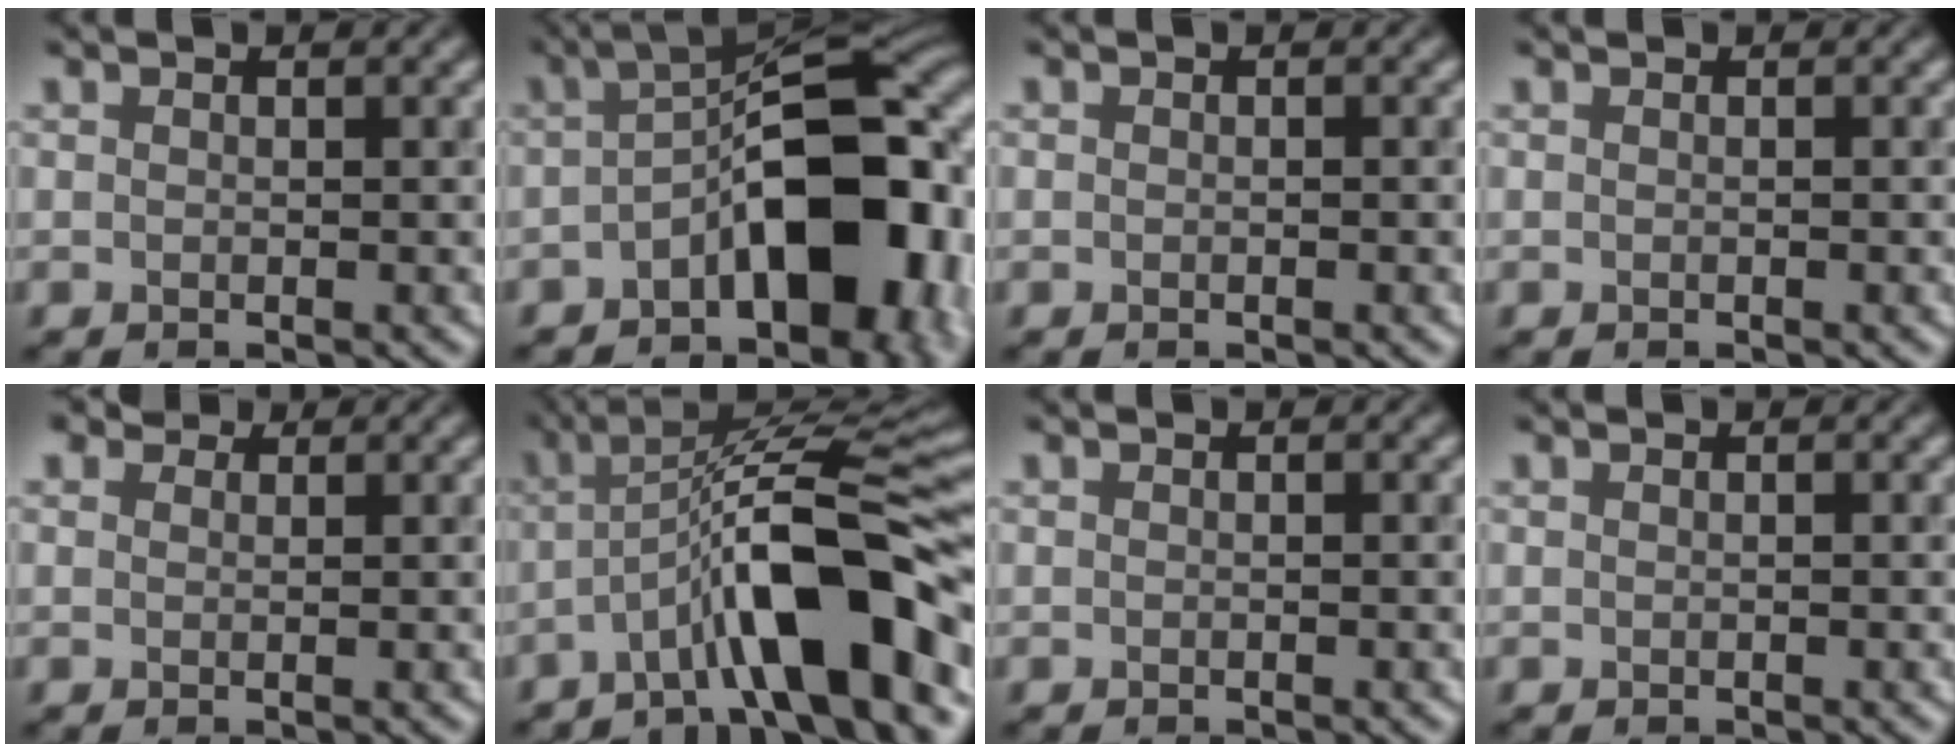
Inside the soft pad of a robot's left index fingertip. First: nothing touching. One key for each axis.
{"total": 12.0, "fx": -3.0, "fy": 5.9, "fz": 10.0, "tx": -0.120, "ty": 0.014, "tz": -0.057}
{"total": 0.0}
{"total": 0.0}
{"total": 2.0, "fx": 1.5, "fy": 1.0, "fz": 0.7, "tx": -0.012, "ty": -0.005, "tz": 0.005}
{"total": 10.4, "fx": -4.4, "fy": 2.2, "fz": 9.1, "tx": -0.130, "ty": 0.023, "tz": -0.079}
{"total": 0.0}
{"total": 0.0}